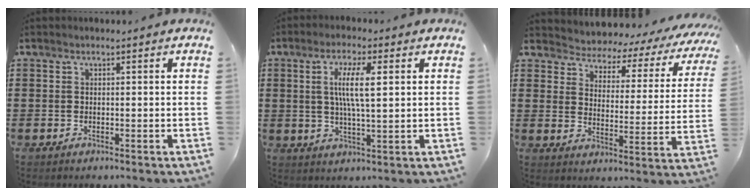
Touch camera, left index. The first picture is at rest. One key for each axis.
{"total": 6.8, "fx": 1.6, "fy": 1.3, "fz": 6.5, "tx": -0.128, "ty": 0.005, "tz": 0.024}
{"total": 2.9, "fx": 2.8, "fy": 0.8, "fz": -0.1, "tx": -0.023, "ty": -0.029, "tz": 0.037}